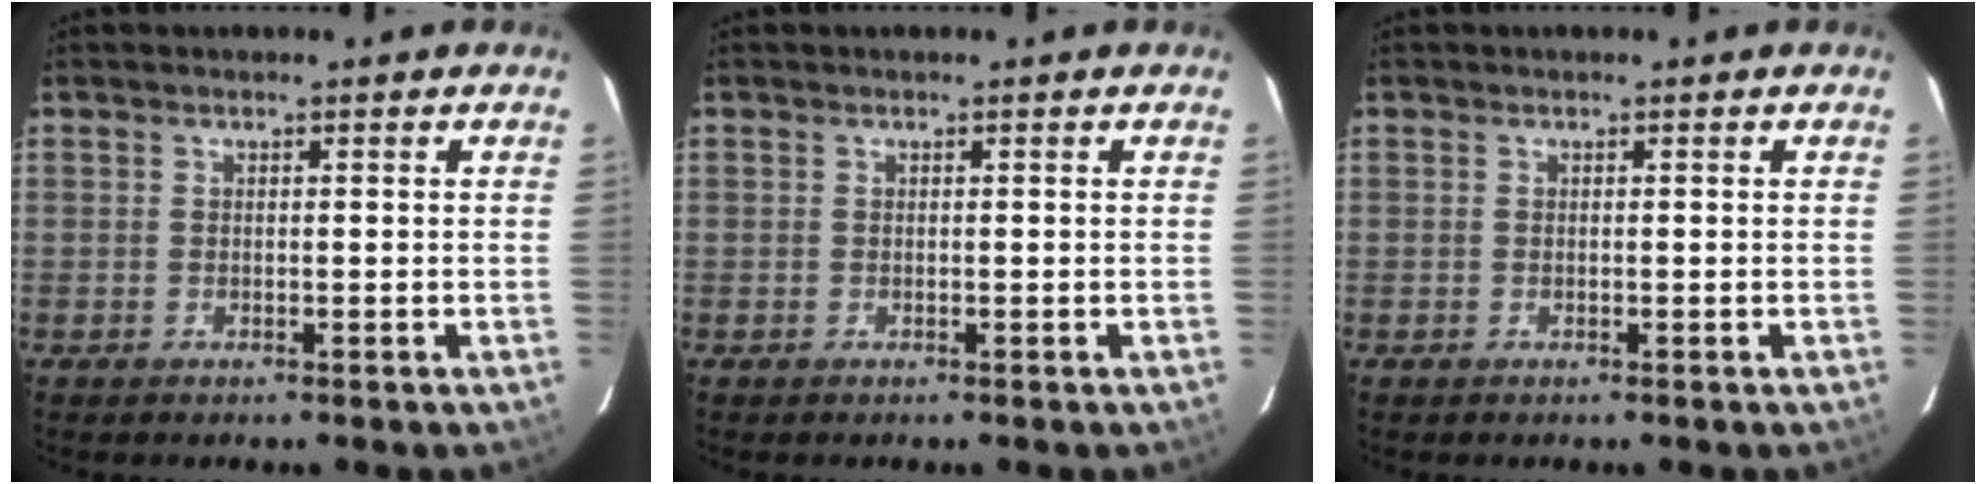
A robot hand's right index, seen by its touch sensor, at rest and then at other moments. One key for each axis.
{"total": 0.0}
{"total": 0.0}